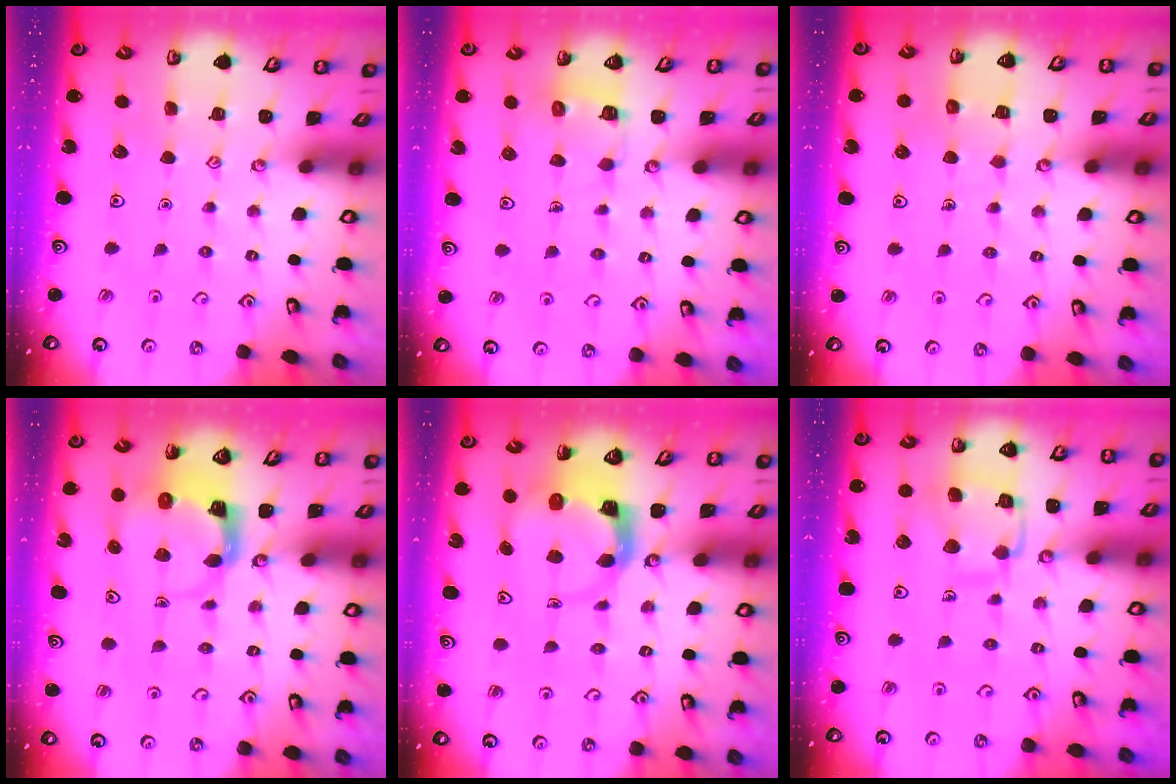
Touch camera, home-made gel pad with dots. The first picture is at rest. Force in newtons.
{"total": 5.0, "press": 5.0, "slide": 0.3}
{"total": 4.4, "press": 4.4, "slide": 0.3}
{"total": 3.9, "press": 3.9, "slide": 0.6}
{"total": 3.9, "press": 3.9, "slide": 0.6}
{"total": 12.3, "press": 12.2, "slide": 1.1}